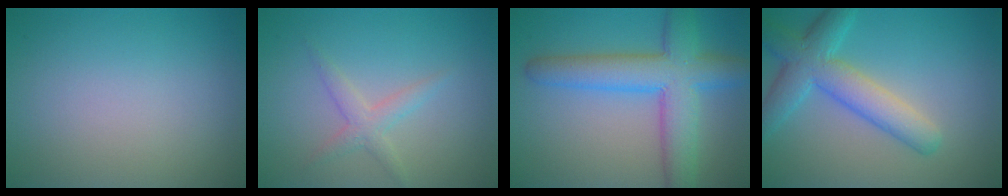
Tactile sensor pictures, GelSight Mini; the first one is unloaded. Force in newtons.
{"total": 1.9, "press": 1.9, "slide": 0.0}
{"total": 7.7, "press": 7.7, "slide": 0.2}
{"total": 5.7, "press": 5.6, "slide": 0.2}